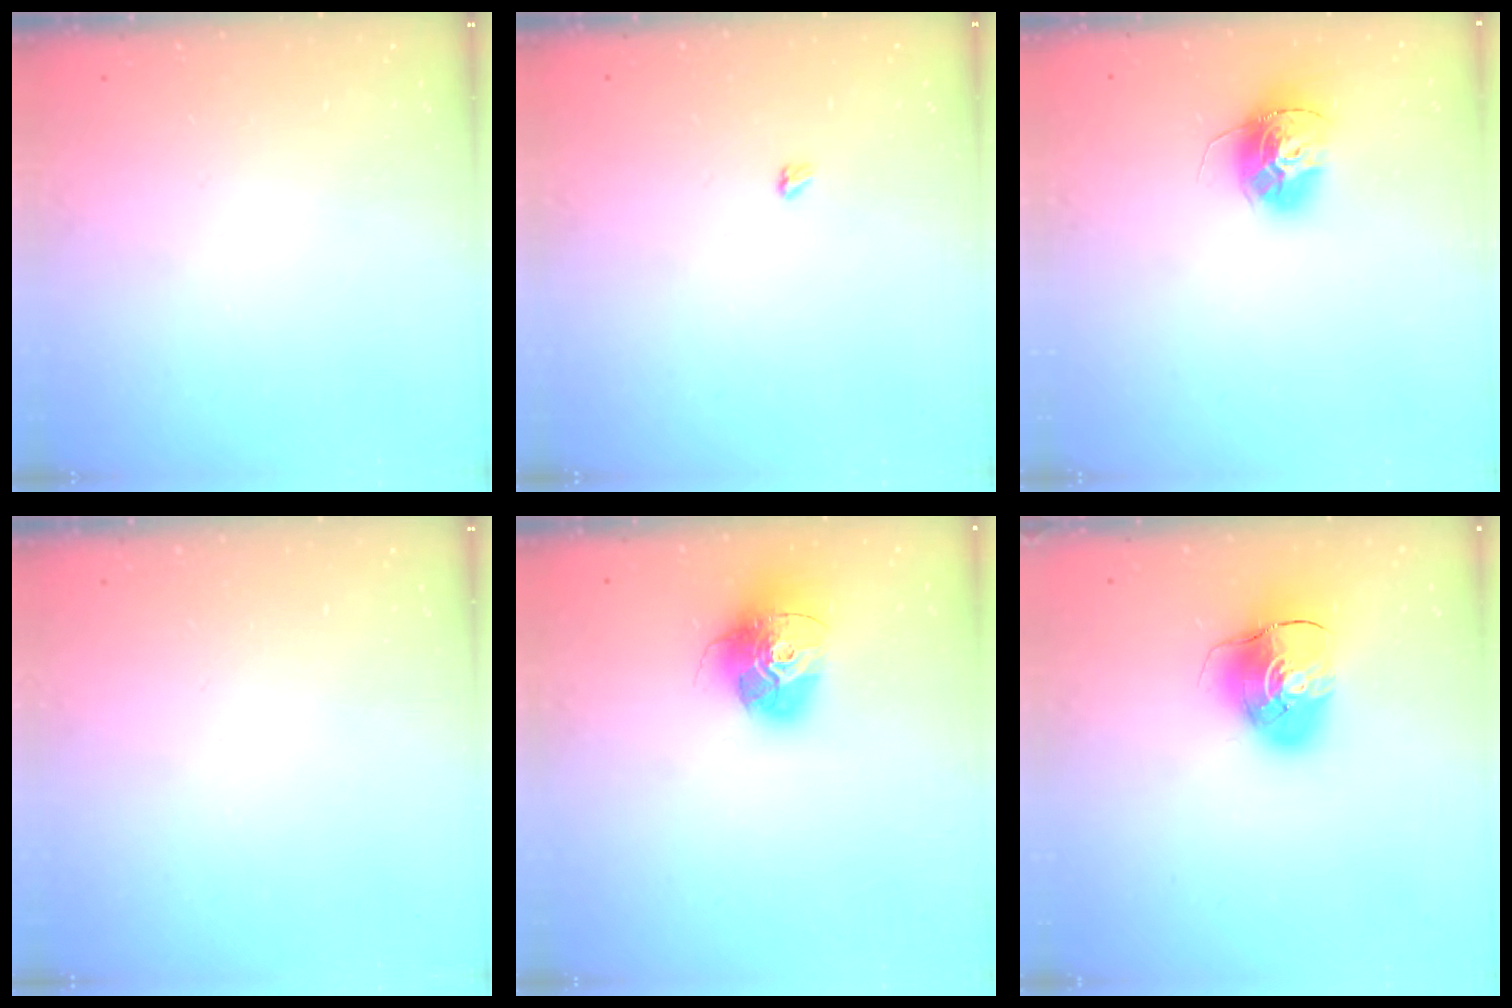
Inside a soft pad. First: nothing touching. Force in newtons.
{"total": 2.4, "press": 2.4, "slide": 0.4}
{"total": 13.0, "press": 12.9, "slide": 1.2}
{"total": 0.0}
{"total": 15.6, "press": 15.5, "slide": 1.4}
{"total": 8.9, "press": 8.9, "slide": 1.2}